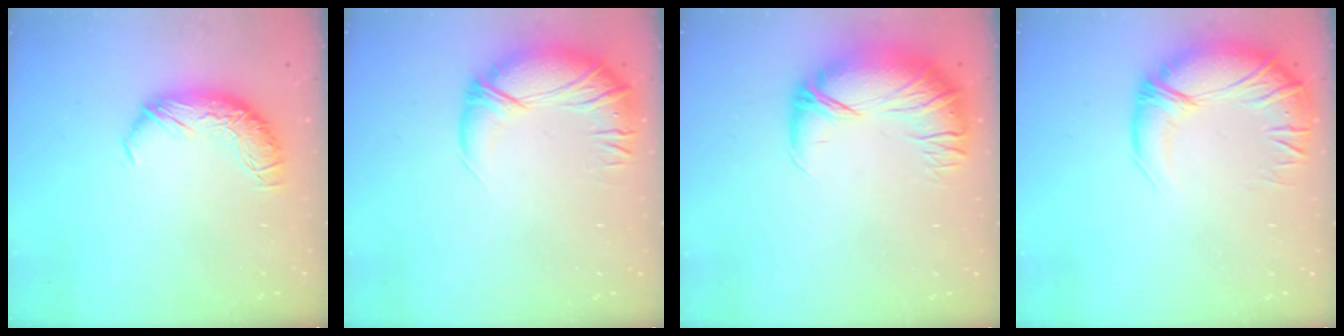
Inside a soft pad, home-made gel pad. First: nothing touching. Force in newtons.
{"total": 2.9, "press": 0.2, "slide": 2.9}
{"total": 2.9, "press": 0.7, "slide": 2.9}
{"total": 5.3, "press": 3.6, "slide": 3.9}